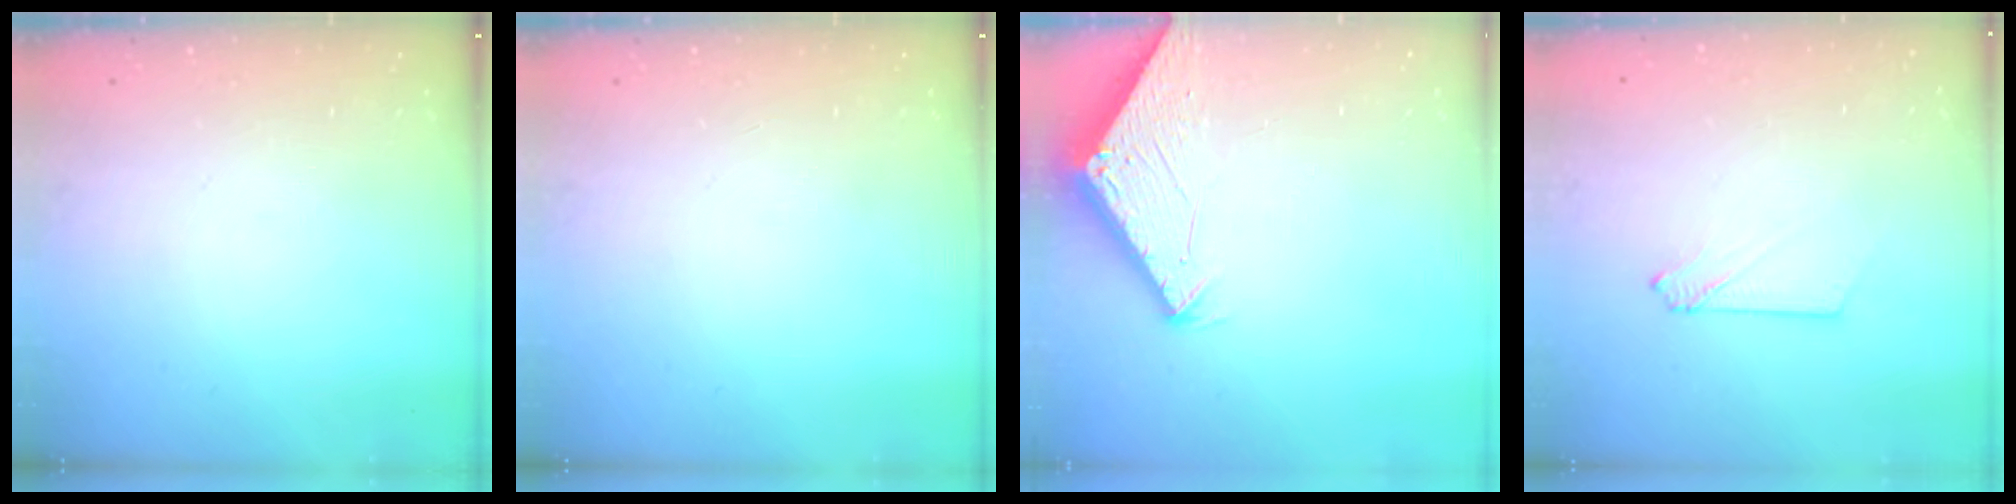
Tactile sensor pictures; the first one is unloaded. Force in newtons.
{"total": 0.0}
{"total": 2.9, "press": 2.9, "slide": 0.2}
{"total": 2.1, "press": 2.1, "slide": 0.3}